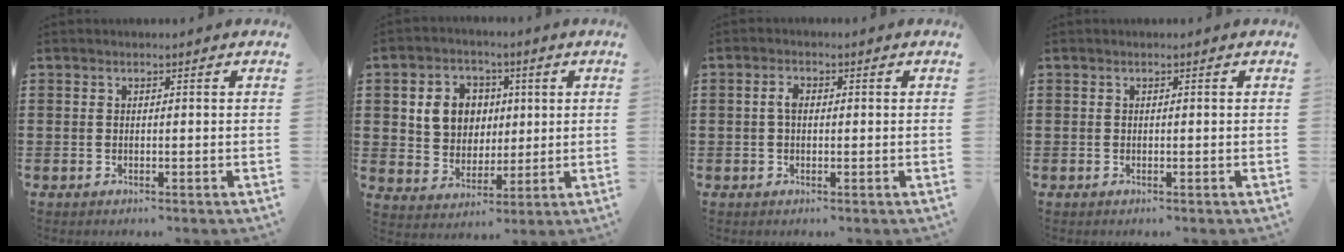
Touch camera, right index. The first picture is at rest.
{"total": 7.1, "force": [1.6, 6.3, 2.9], "torque": [-0.070, 0.015, 0.024]}
{"total": 2.2, "force": [0.0, 1.2, 1.9], "torque": [-0.038, 0.006, -0.001]}
{"total": 0.0}